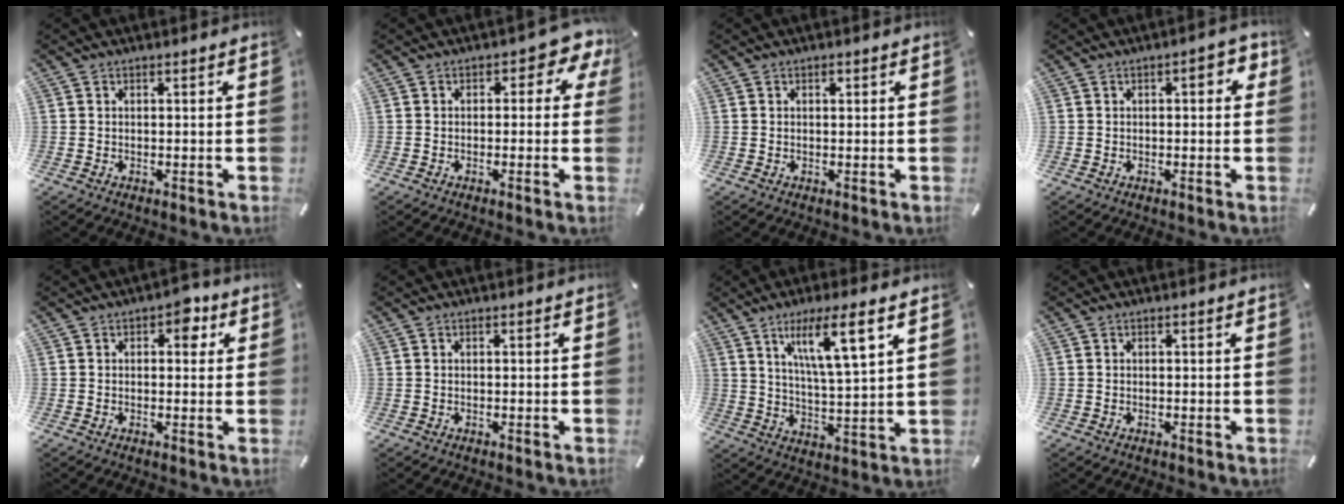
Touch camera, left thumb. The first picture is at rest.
{"total": 4.8, "force": [1.0, 2.9, 3.8], "torque": [-0.044, -0.001, 0.009]}
{"total": 0.6, "force": [0.3, 0.4, 0.4], "torque": [-0.008, 0.000, 0.006]}
{"total": 4.1, "force": [0.6, 1.9, 3.5], "torque": [-0.044, 0.004, 0.004]}
{"total": 4.9, "force": [1.8, 2.9, 3.5], "torque": [-0.028, -0.008, 0.020]}
{"total": 0.0}
{"total": 12.3, "force": [7.4, 1.8, 9.6], "torque": [-0.173, -0.027, 0.119]}
{"total": 0.0}